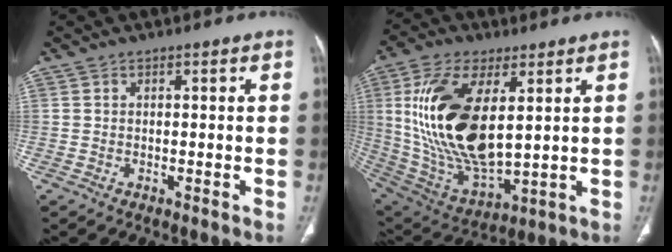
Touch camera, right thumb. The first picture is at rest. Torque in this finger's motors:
{"motor_torque": [0.21, 4.79, 2.42, 0.35, 0.63]}